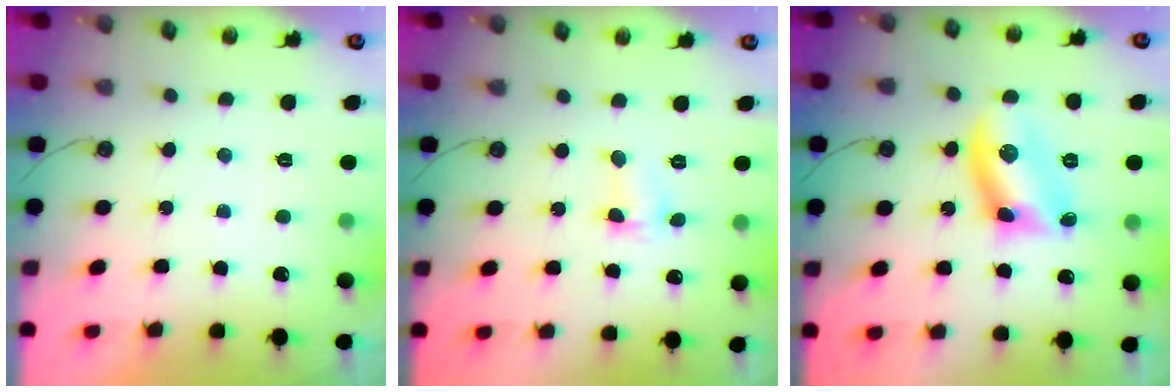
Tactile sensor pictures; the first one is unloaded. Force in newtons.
{"total": 2.5, "press": 2.5, "slide": 0.4}
{"total": 10.3, "press": 10.3, "slide": 0.2}